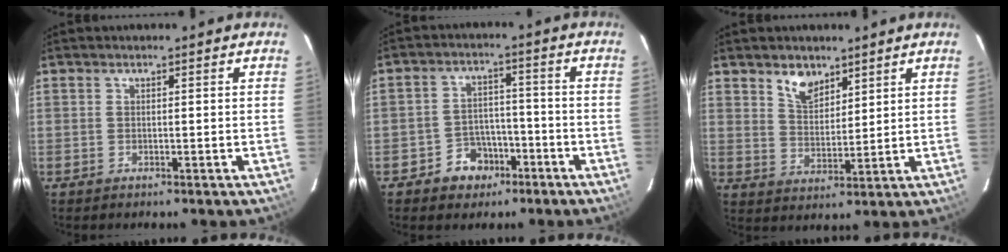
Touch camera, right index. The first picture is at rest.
{"total": 6.8, "force": [-4.0, 5.3, 1.5], "torque": [-0.043, 0.020, -0.053]}
{"total": 6.0, "force": [4.3, 3.2, 2.7], "torque": [-0.041, 0.004, 0.083]}